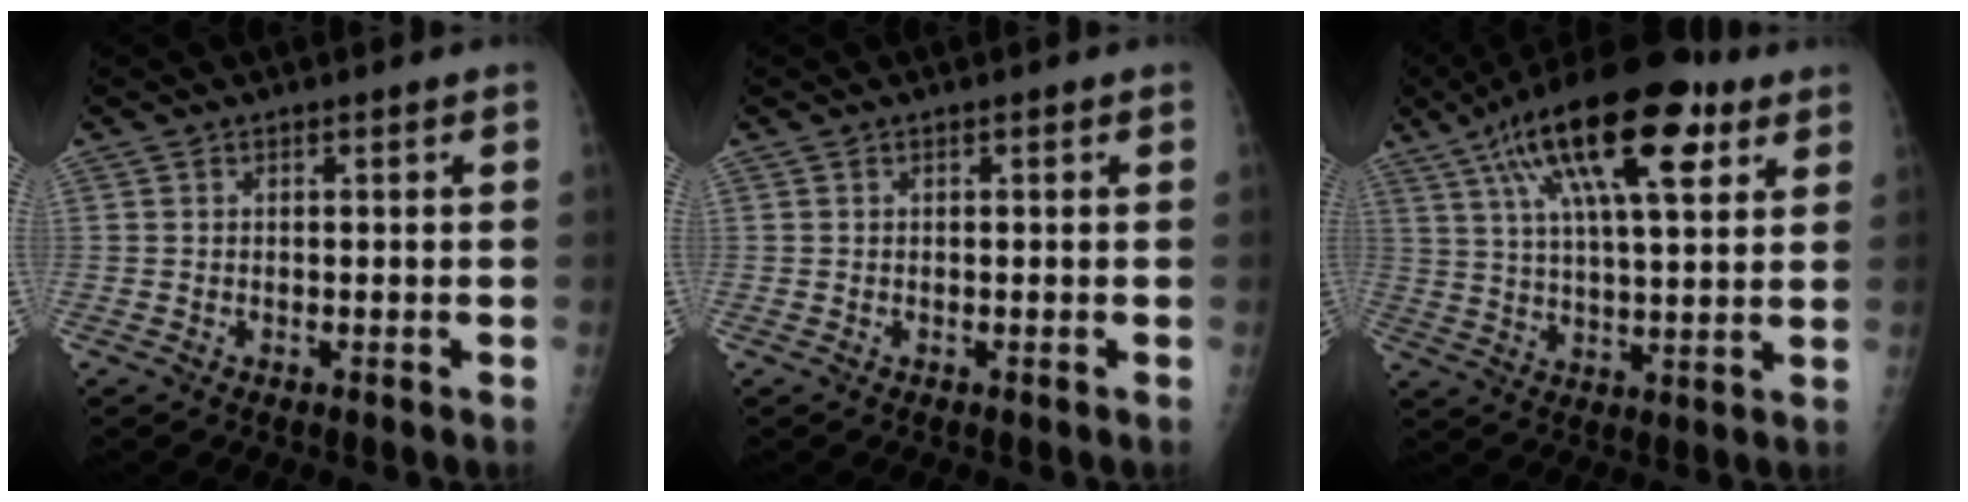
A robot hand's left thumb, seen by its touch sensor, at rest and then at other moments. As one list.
[{"total": 0.0}, {"total": 21.5, "force": [10.2, 7.6, 17.3], "torque": [-0.280, -0.006, 0.166]}]